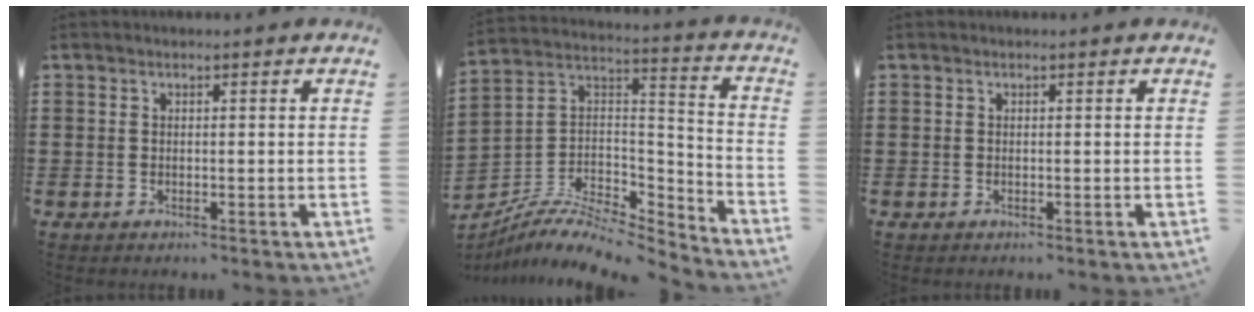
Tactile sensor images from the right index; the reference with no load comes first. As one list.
[{"total": 8.4, "force": [-6.6, 3.0, 4.2], "torque": [-0.088, 0.003, -0.131]}, {"total": 0.0}]